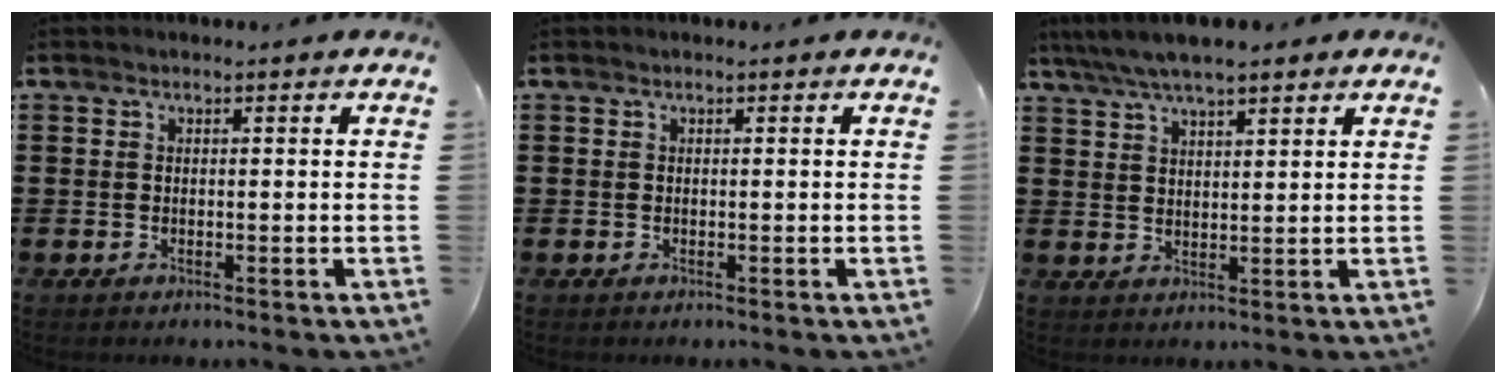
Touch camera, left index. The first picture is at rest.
{"total": 0.0}
{"total": 4.9, "force": [4.0, 1.0, 2.7], "torque": [-0.061, -0.004, 0.072]}